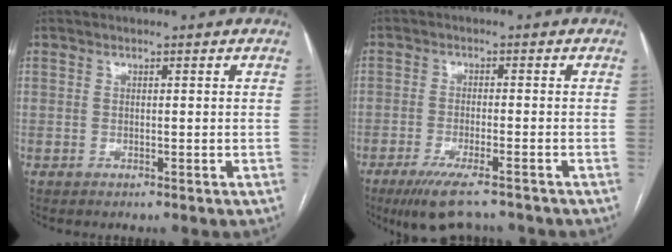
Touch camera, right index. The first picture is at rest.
{"total": 8.4, "force": [-6.5, 1.1, 5.1], "torque": [-0.086, -0.020, -0.103]}